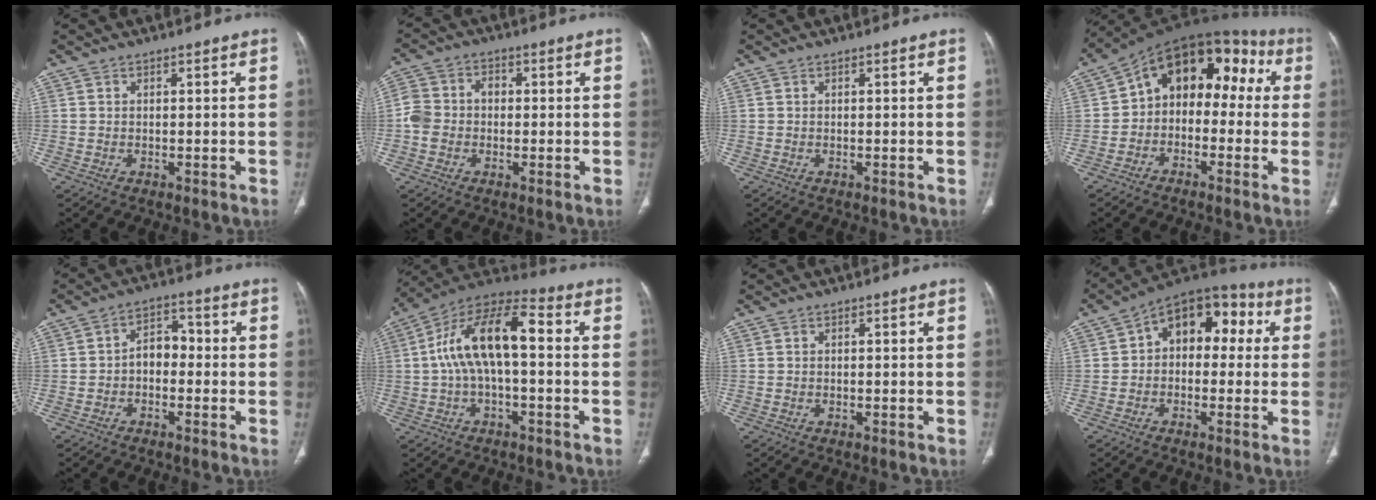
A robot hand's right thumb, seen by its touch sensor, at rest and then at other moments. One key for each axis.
{"total": 6.2, "fx": -0.8, "fy": 5.3, "fz": 3.2, "tx": -0.057, "ty": 0.025, "tz": -0.024}
{"total": 0.0}
{"total": 14.6, "fx": 0.8, "fy": 9.9, "fz": 10.7, "tx": -0.101, "ty": 0.061, "tz": -0.007}
{"total": 5.3, "fx": -1.0, "fy": 3.7, "fz": 3.6, "tx": -0.039, "ty": 0.027, "tz": -0.029}
{"total": 14.5, "fx": 0.5, "fy": 6.4, "fz": 13.1, "tx": -0.242, "ty": 0.051, "tz": -0.001}
{"total": 0.0}
{"total": 13.3, "fx": 2.1, "fy": 8.8, "fz": 9.7, "tx": -0.089, "ty": 0.043, "tz": 0.015}